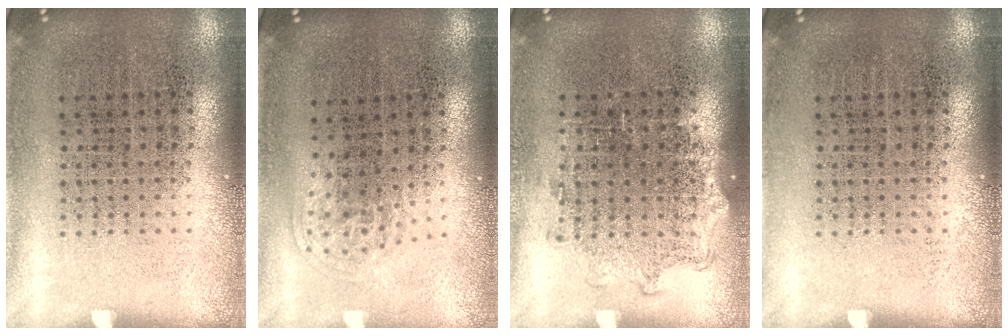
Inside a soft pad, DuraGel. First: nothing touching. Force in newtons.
{"total": 1.0, "press": 0.7, "slide": 0.7}
{"total": 1.1, "press": 1.0, "slide": 0.4}
{"total": 0.0}